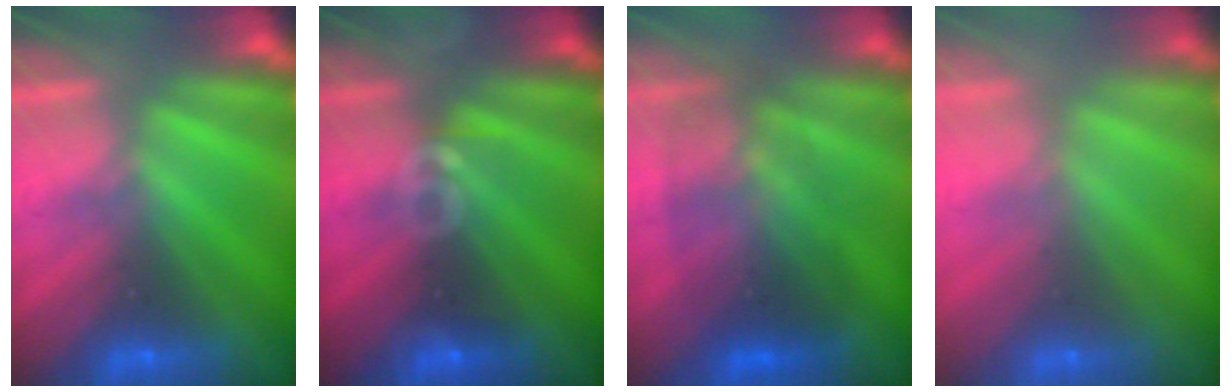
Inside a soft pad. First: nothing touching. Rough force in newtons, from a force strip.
{"total": 3.1}
{"total": 3.3}
{"total": 2.4}